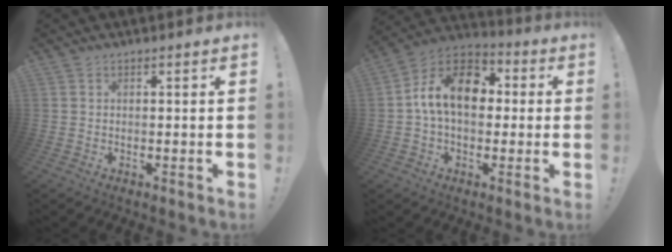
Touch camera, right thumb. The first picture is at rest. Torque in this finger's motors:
{"motor_torque": [0.34, 0.34, 0.30, 0.29, 0.06]}